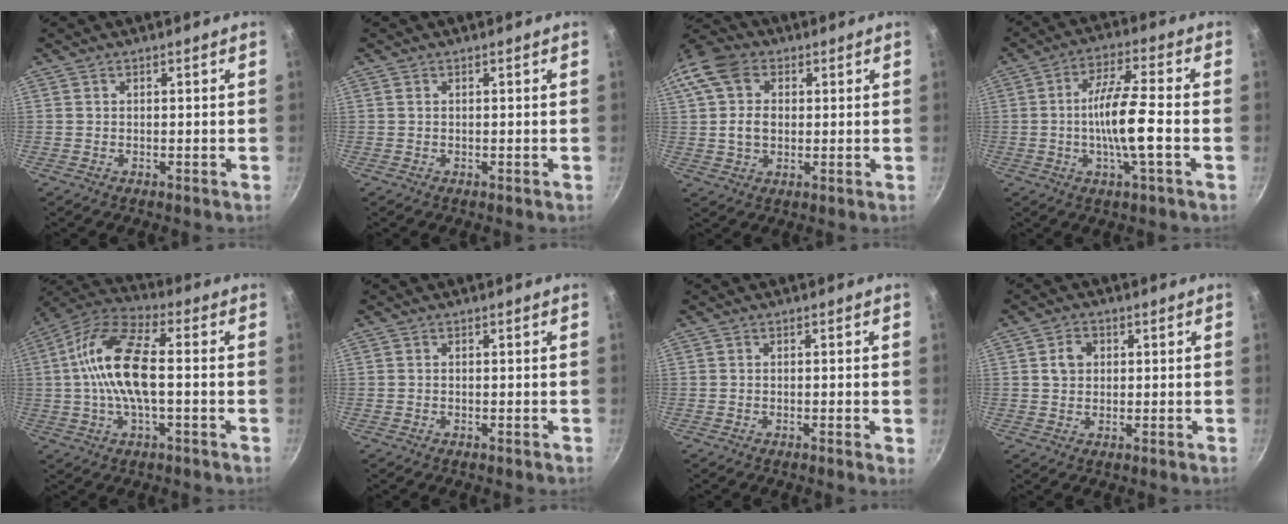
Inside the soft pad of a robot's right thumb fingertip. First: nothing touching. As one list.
[{"total": 0.0}, {"total": 12.8, "force": [2.3, 9.7, 8.0], "torque": [-0.155, 0.022, 0.031]}, {"total": 10.8, "force": [-1.9, 1.6, 10.5], "torque": [-0.191, 0.021, -0.041]}, {"total": 14.8, "force": [-0.1, 6.0, 13.6], "torque": [-0.253, 0.034, -0.018]}, {"total": 0.0}, {"total": 1.4, "force": [-0.2, 0.2, 1.4], "torque": [-0.023, -0.001, -0.007]}, {"total": 3.7, "force": [0.8, 3.0, 1.9], "torque": [-0.019, 0.003, 0.012]}]